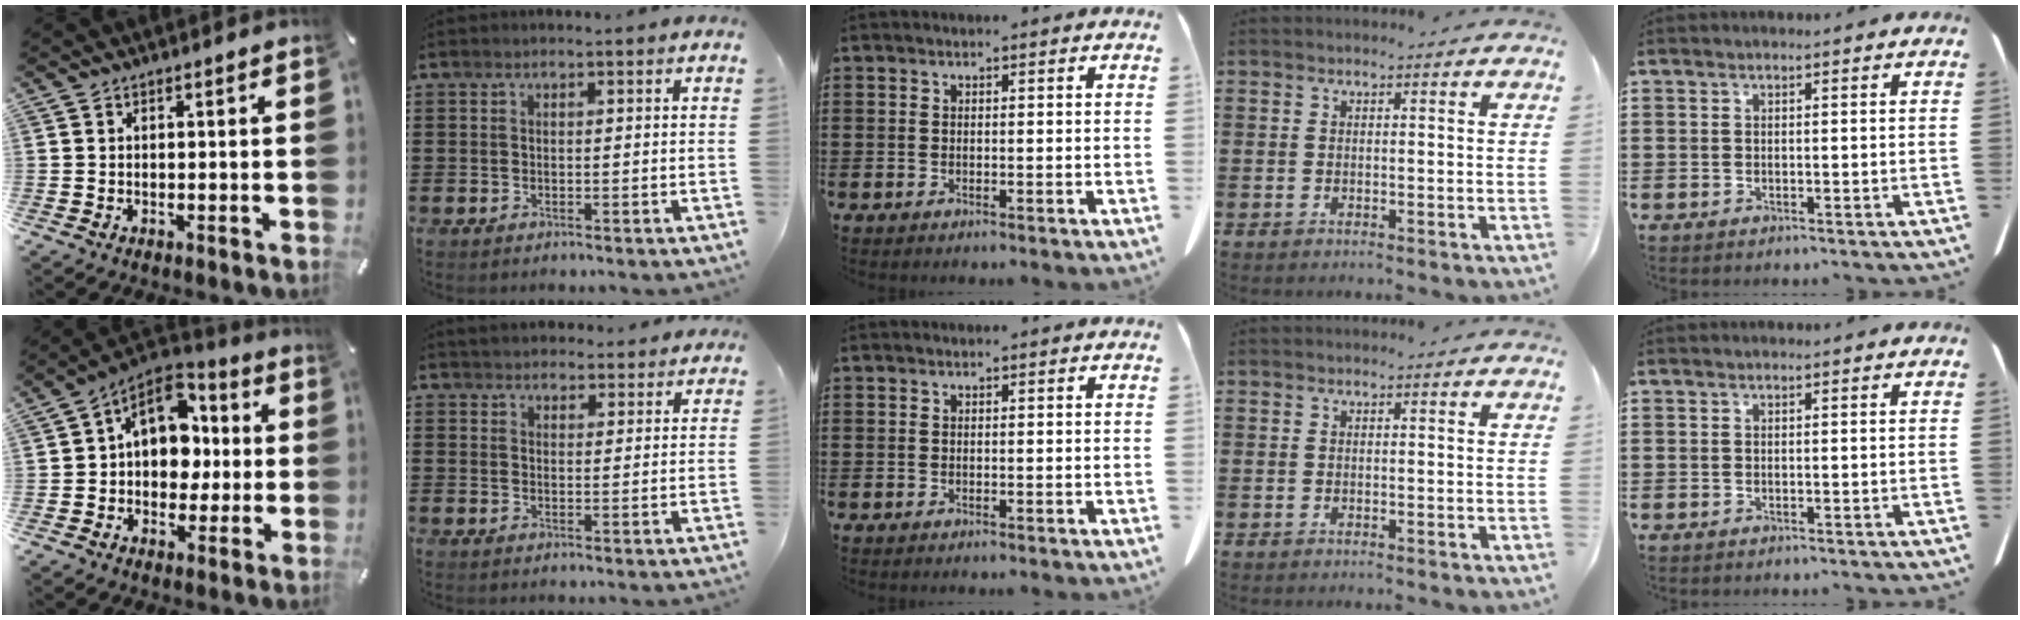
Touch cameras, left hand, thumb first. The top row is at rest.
{"thumb": {"total": 12.3, "force": [2.4, 10.2, 6.5], "torque": [-0.103, -0.012, 0.045]}, "index": {"total": 3.1, "force": [3.1, 0.5, 0.0], "torque": [-0.009, -0.009, 0.059]}}